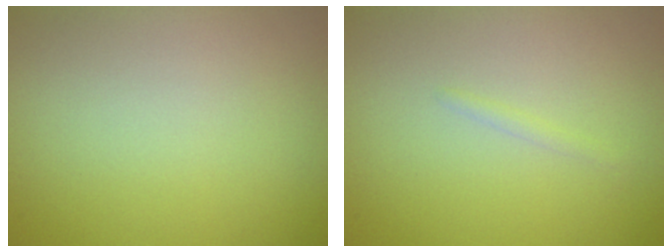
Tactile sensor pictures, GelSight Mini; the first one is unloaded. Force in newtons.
{"total": 0.6, "press": 0.6, "slide": 0.1}